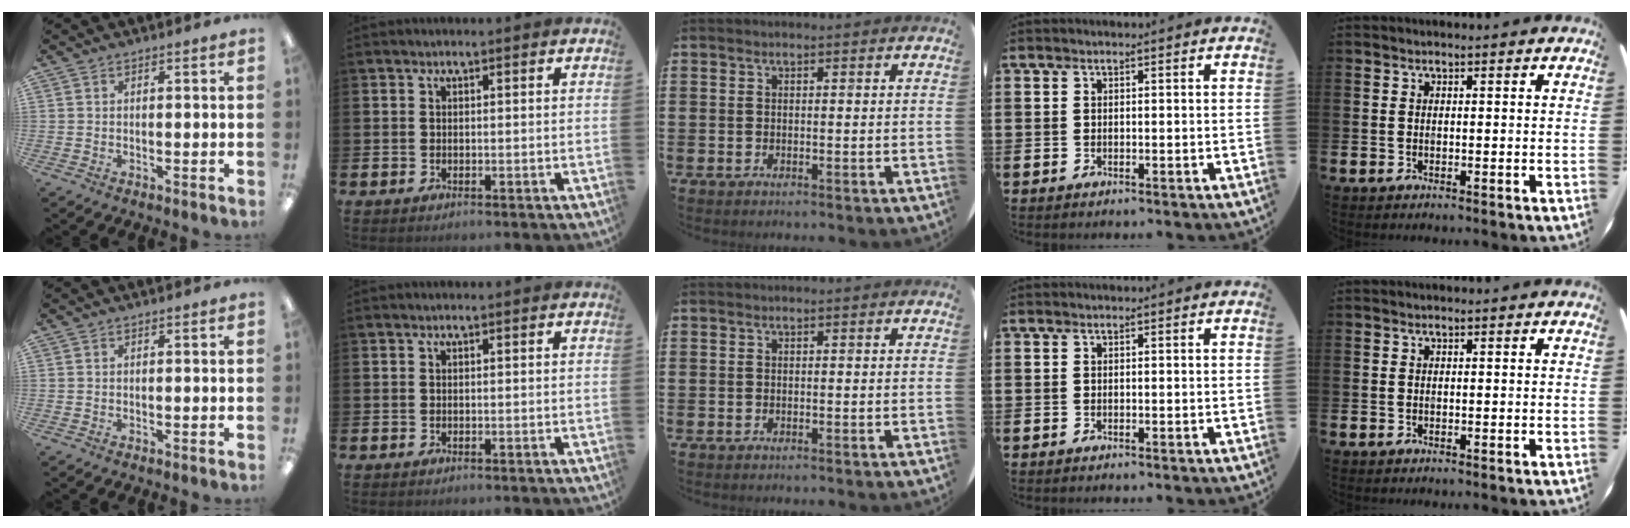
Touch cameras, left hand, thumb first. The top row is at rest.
{}